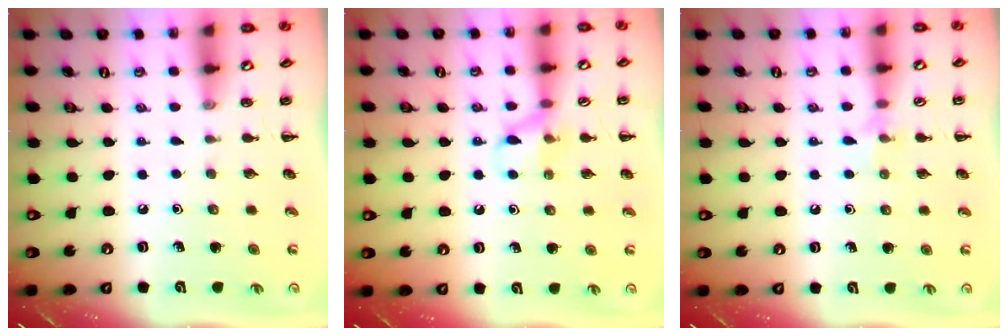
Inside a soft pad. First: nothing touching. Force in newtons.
{"total": 8.2, "press": 8.1, "slide": 1.7}
{"total": 5.3, "press": 5.1, "slide": 1.2}